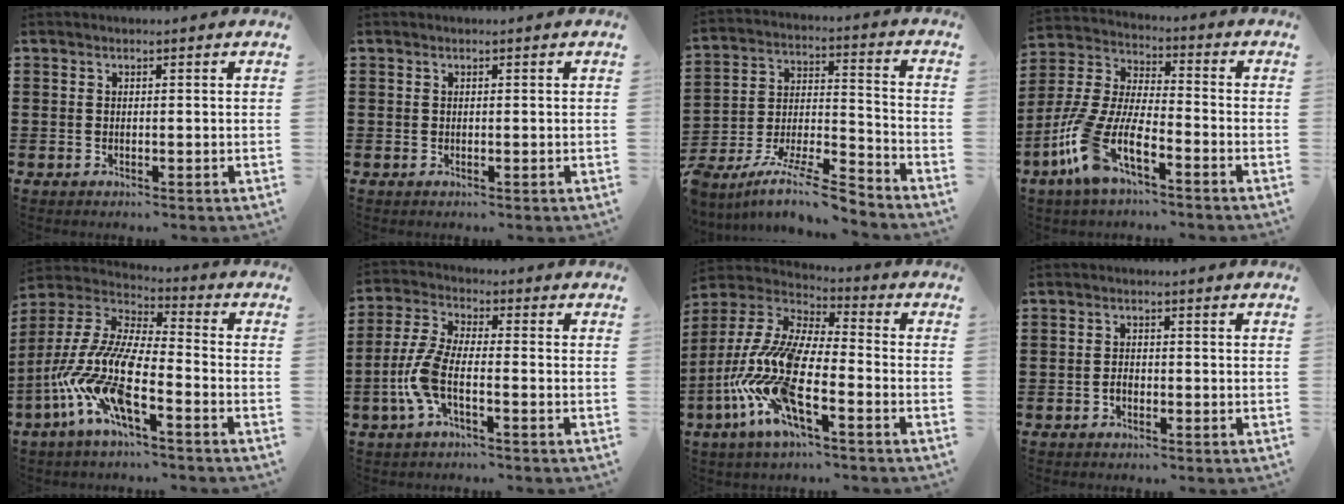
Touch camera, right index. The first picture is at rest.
{"total": 0.0}
{"total": 9.9, "force": [-8.8, 0.8, 4.4], "torque": [-0.079, 0.015, -0.174]}
{"total": 10.3, "force": [-6.2, 3.0, 7.6], "torque": [-0.205, -0.025, -0.132]}
{"total": 12.4, "force": [-7.4, 2.9, 9.4], "torque": [-0.246, -0.023, -0.162]}
{"total": 7.1, "force": [-2.7, 2.3, 6.1], "torque": [-0.161, -0.018, -0.058]}
{"total": 14.2, "force": [-7.1, 3.8, 11.8], "torque": [-0.286, -0.017, -0.150]}
{"total": 1.4, "force": [-0.8, 0.7, 0.9], "torque": [-0.020, 0.000, -0.015]}